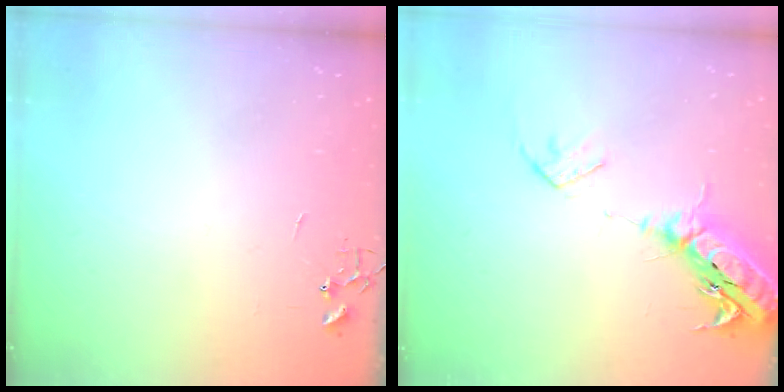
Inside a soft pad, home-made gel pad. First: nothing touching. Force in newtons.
{"total": 18.4, "press": 17.9, "slide": 4.4}